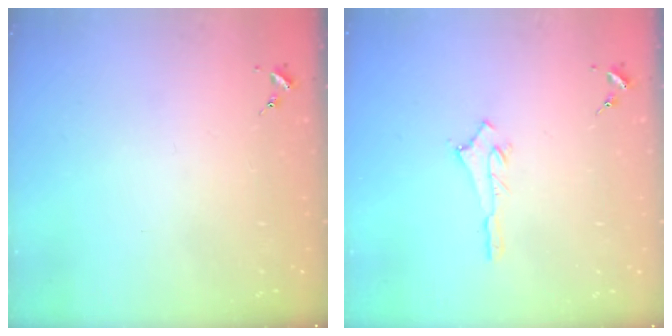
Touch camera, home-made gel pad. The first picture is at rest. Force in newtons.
{"total": 2.5, "press": 2.5, "slide": 0.2}